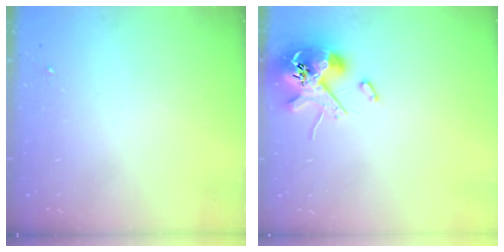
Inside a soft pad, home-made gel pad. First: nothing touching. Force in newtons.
{"total": 11.8, "press": 11.6, "slide": 1.8}